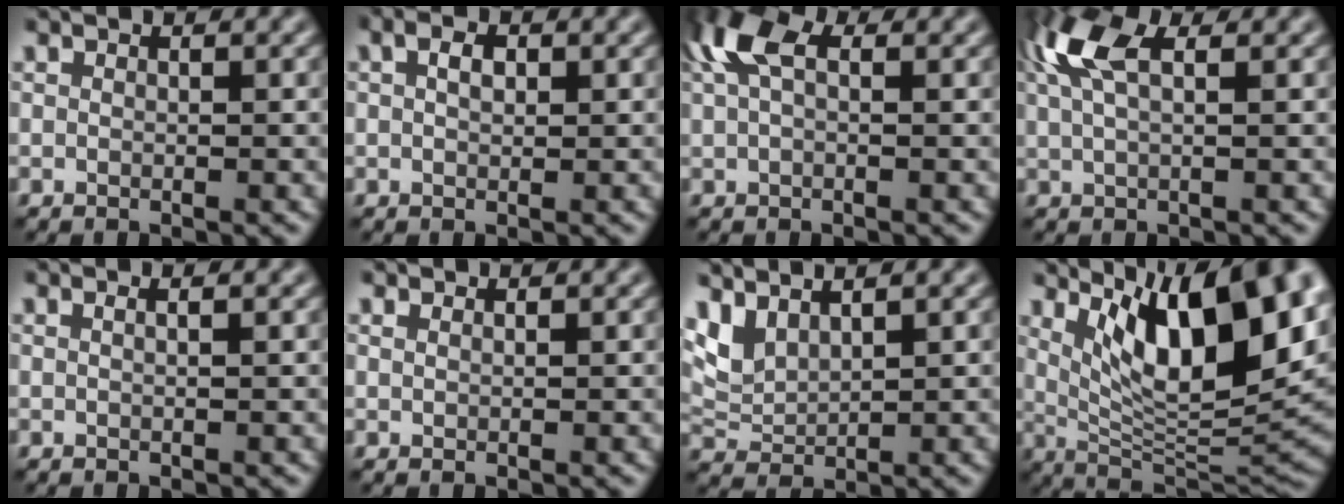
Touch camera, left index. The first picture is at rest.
{"total": 1.8, "force": [0.6, 1.0, 1.4], "torque": [-0.026, 0.004, 0.009]}
{"total": 5.1, "force": [2.1, 2.6, 3.8], "torque": [-0.090, 0.017, 0.031]}
{"total": 6.1, "force": [2.7, 2.5, 4.9], "torque": [-0.110, 0.023, 0.047]}
{"total": 1.3, "force": [0.5, 0.5, 1.0], "torque": [-0.006, -0.002, -0.003]}
{"total": 0.8, "force": [0.7, 0.3, 0.2], "torque": [-0.008, -0.002, 0.009]}
{"total": 3.2, "force": [2.5, 1.2, 1.6], "torque": [-0.044, 0.001, 0.058]}
{"total": 13.5, "force": [5.0, 4.8, 11.6], "torque": [-0.163, 0.001, 0.085]}